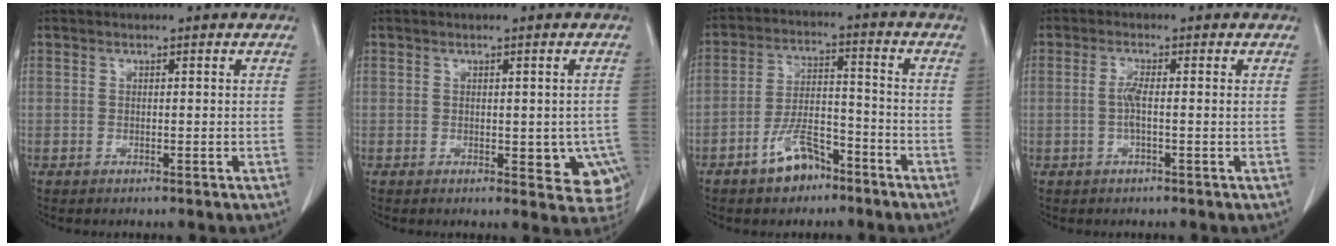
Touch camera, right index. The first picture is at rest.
{"total": 7.2, "force": [-1.7, 4.1, 5.7], "torque": [-0.046, 0.000, -0.015]}
{"total": 7.7, "force": [-5.1, 3.4, 4.6], "torque": [-0.093, 0.011, -0.090]}
{"total": 2.3, "force": [-0.2, 0.1, 2.2], "torque": [-0.044, 0.003, -0.004]}